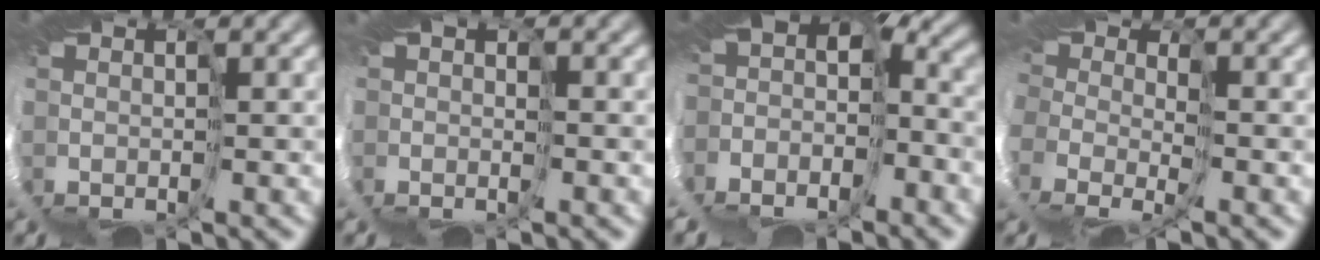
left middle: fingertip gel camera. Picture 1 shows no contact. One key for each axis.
{"total": 0.8, "fx": -0.6, "fy": -0.5, "fz": 0.0, "tx": 0.012, "ty": -0.005, "tz": -0.011}
{"total": 6.1, "fx": -4.7, "fy": 2.8, "fz": 2.8, "tx": -0.065, "ty": -0.024, "tz": -0.030}
{"total": 3.6, "fx": -1.1, "fy": 2.3, "fz": 2.6, "tx": -0.042, "ty": -0.018, "tz": -0.006}